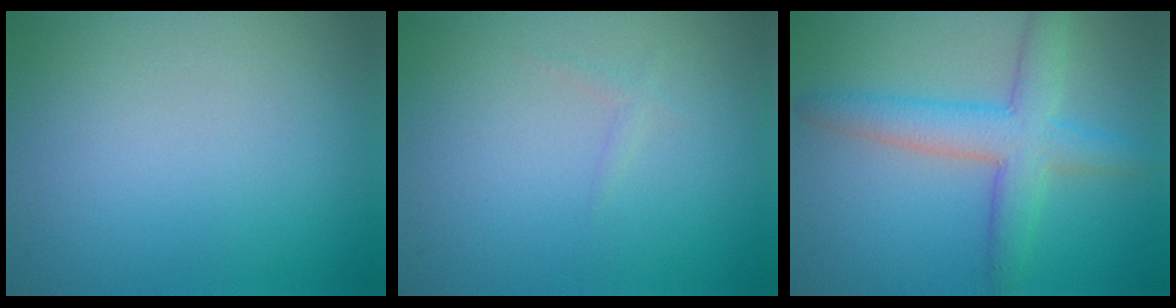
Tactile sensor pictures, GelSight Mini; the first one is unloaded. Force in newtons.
{"total": 0.5, "press": 0.5, "slide": 0.0}
{"total": 5.4, "press": 5.3, "slide": 0.4}